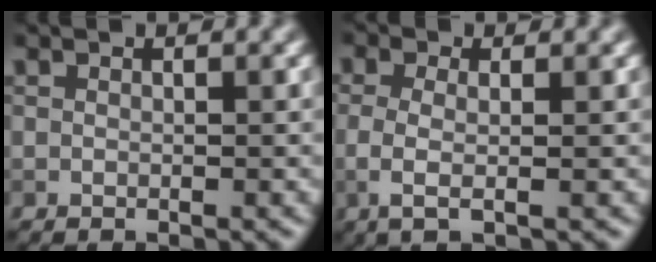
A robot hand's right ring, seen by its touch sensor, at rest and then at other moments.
{"total": 2.5, "force": [-0.2, 0.9, 2.4], "torque": [-0.048, -0.005, -0.005]}